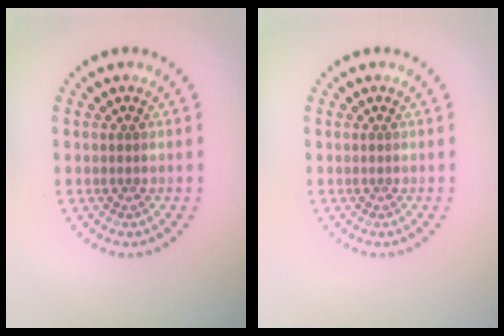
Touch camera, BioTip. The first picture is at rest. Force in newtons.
{"total": 0.0}